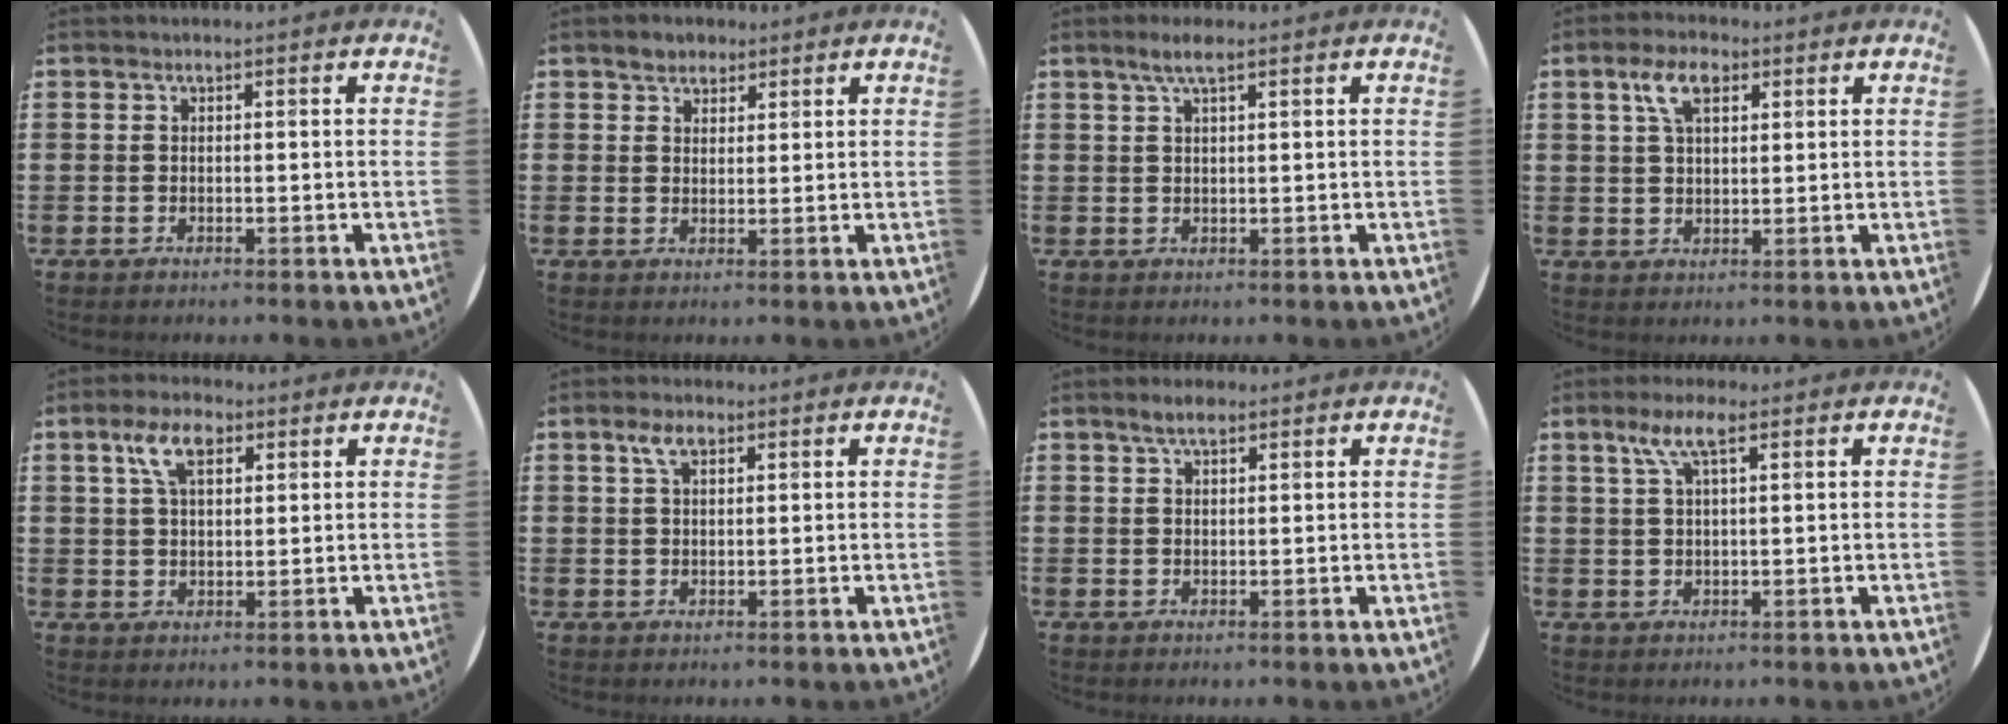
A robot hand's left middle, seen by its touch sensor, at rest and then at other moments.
{"total": 2.4, "force": [2.1, 1.2, 0.2], "torque": [0.000, 0.002, 0.040]}
{"total": 2.9, "force": [1.9, 0.5, 2.2], "torque": [-0.046, 0.007, 0.032]}
{"total": 5.2, "force": [2.9, 2.6, 3.5], "torque": [-0.070, 0.008, 0.049]}
{"total": 5.8, "force": [3.2, 2.9, 3.9], "torque": [-0.080, 0.009, 0.054]}
{"total": 3.1, "force": [1.9, 1.4, 2.0], "torque": [-0.037, 0.004, 0.032]}
{"total": 2.6, "force": [1.9, 0.9, 1.5], "torque": [-0.015, 0.000, 0.030]}
{"total": 4.4, "force": [2.4, 1.1, 3.6], "torque": [-0.077, 0.009, 0.039]}